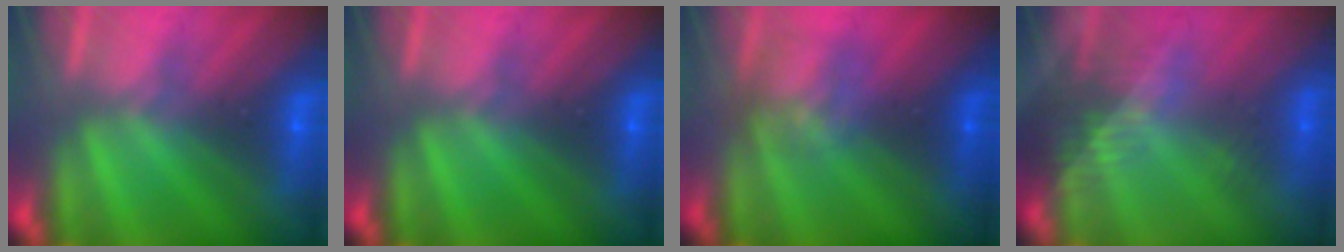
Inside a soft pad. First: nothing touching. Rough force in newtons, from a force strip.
{"total": 0.0}
{"total": 2.5}
{"total": 2.4}